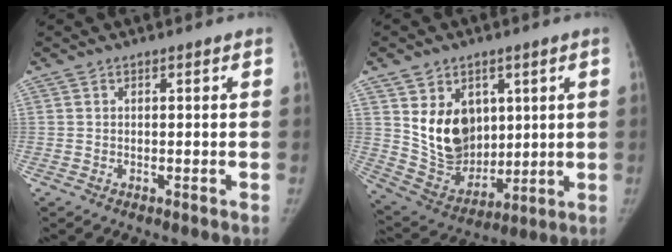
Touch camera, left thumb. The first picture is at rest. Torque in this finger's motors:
{"motor_torque": [-0.02, 0.29, 0.07, -0.05, 0.05]}